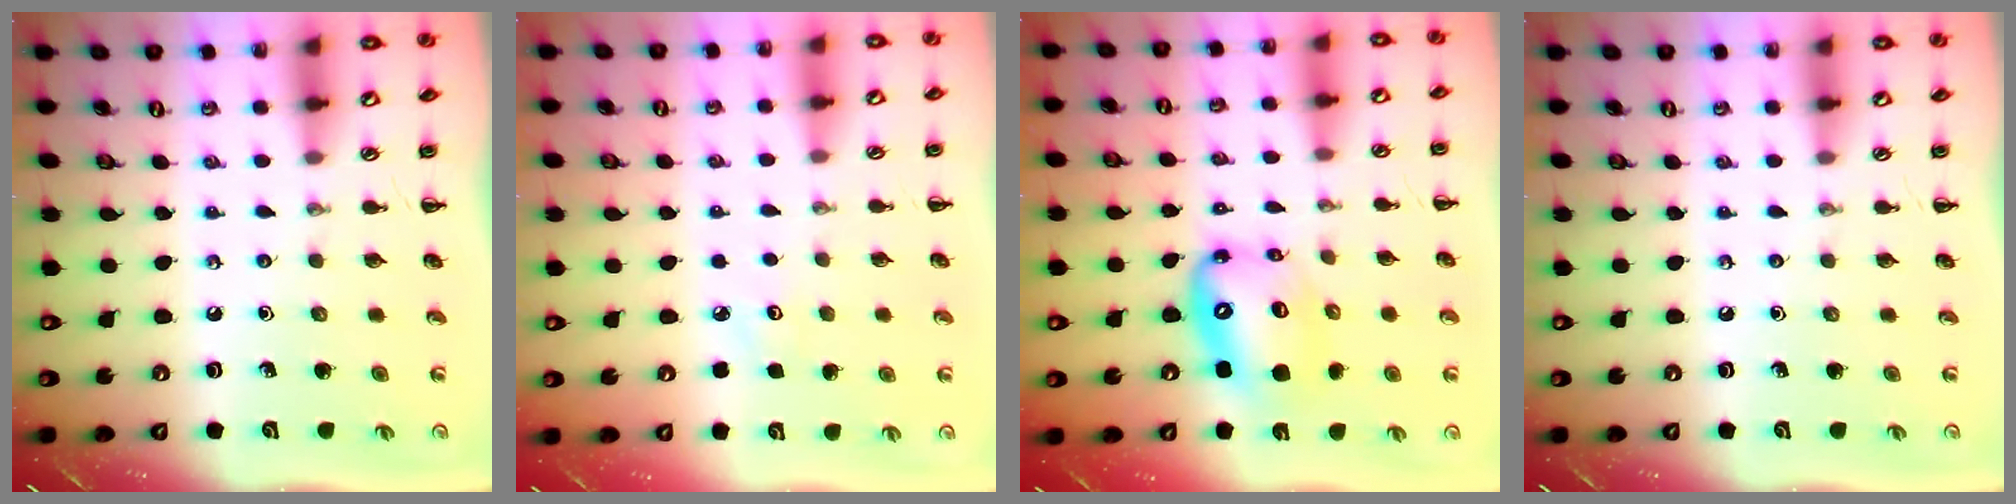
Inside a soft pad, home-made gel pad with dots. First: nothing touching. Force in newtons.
{"total": 2.8, "press": 2.7, "slide": 0.8}
{"total": 12.7, "press": 12.2, "slide": 3.6}
{"total": 0.0}